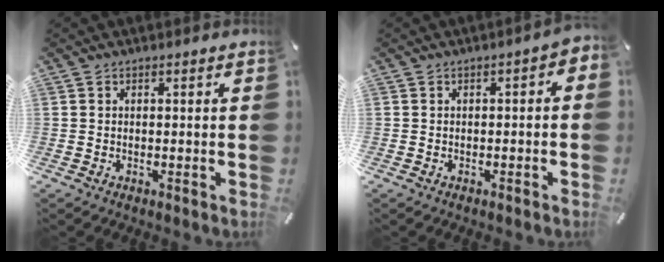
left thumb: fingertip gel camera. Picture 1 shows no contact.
{"total": 2.4, "force": [-1.3, 1.0, 1.6], "torque": [-0.028, 0.010, -0.026]}